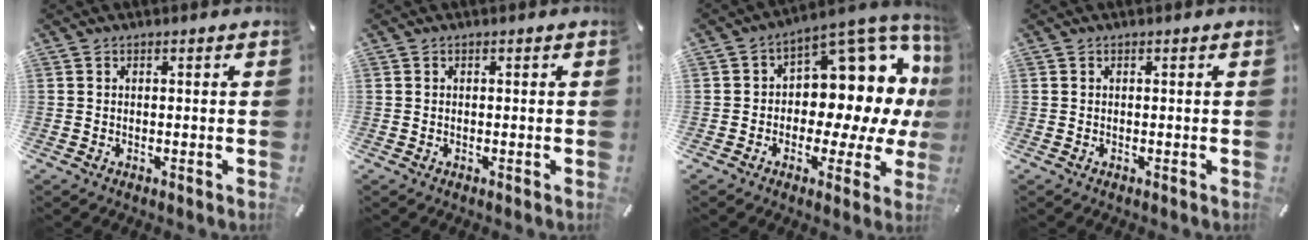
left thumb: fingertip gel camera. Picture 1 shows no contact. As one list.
[{"total": 0.0}, {"total": 13.5, "force": [5.0, 8.8, 9.0], "torque": [-0.103, -0.070, 0.081]}, {"total": 0.0}]